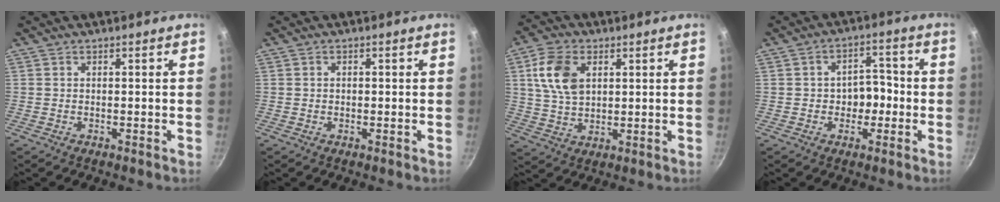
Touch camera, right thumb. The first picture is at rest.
{"total": 0.7, "force": [0.0, 0.6, 0.4], "torque": [-0.003, 0.004, 0.000]}
{"total": 10.2, "force": [3.1, 6.7, 7.0], "torque": [-0.121, -0.003, 0.060]}
{"total": 6.5, "force": [-1.1, 5.0, 4.1], "torque": [-0.008, 0.020, -0.019]}